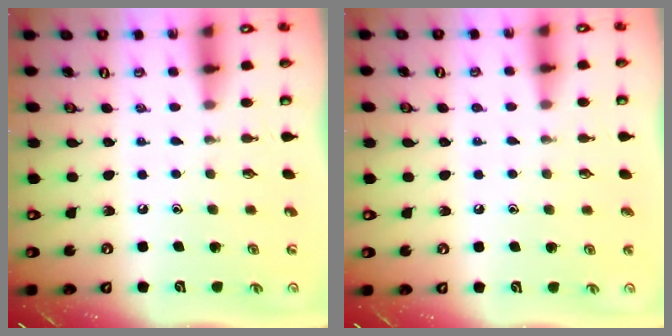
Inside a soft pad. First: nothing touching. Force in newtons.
{"total": 2.7, "press": 2.6, "slide": 0.7}